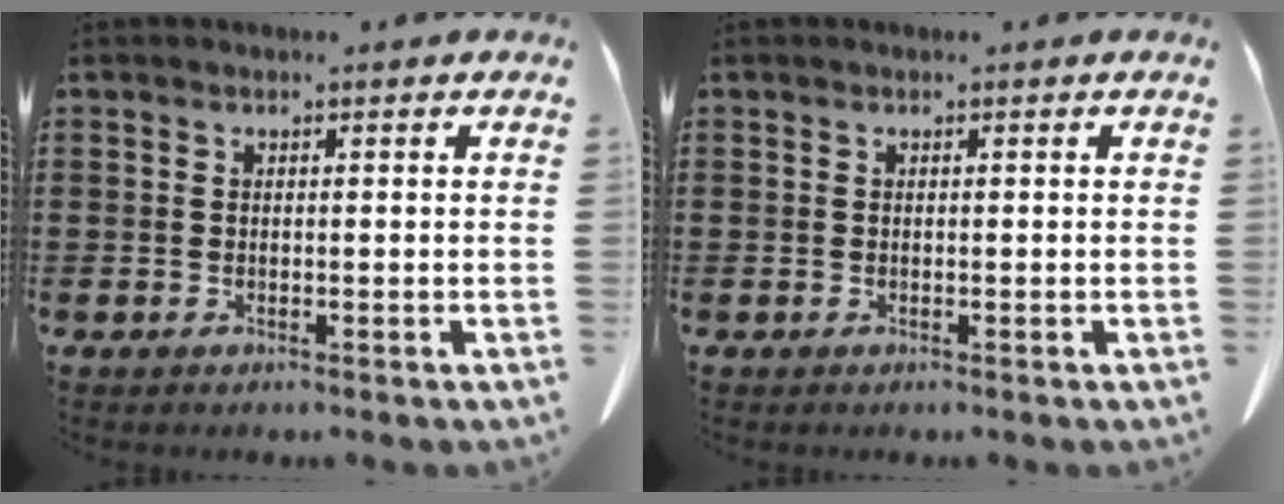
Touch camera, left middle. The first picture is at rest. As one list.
[{"total": 0.0}]